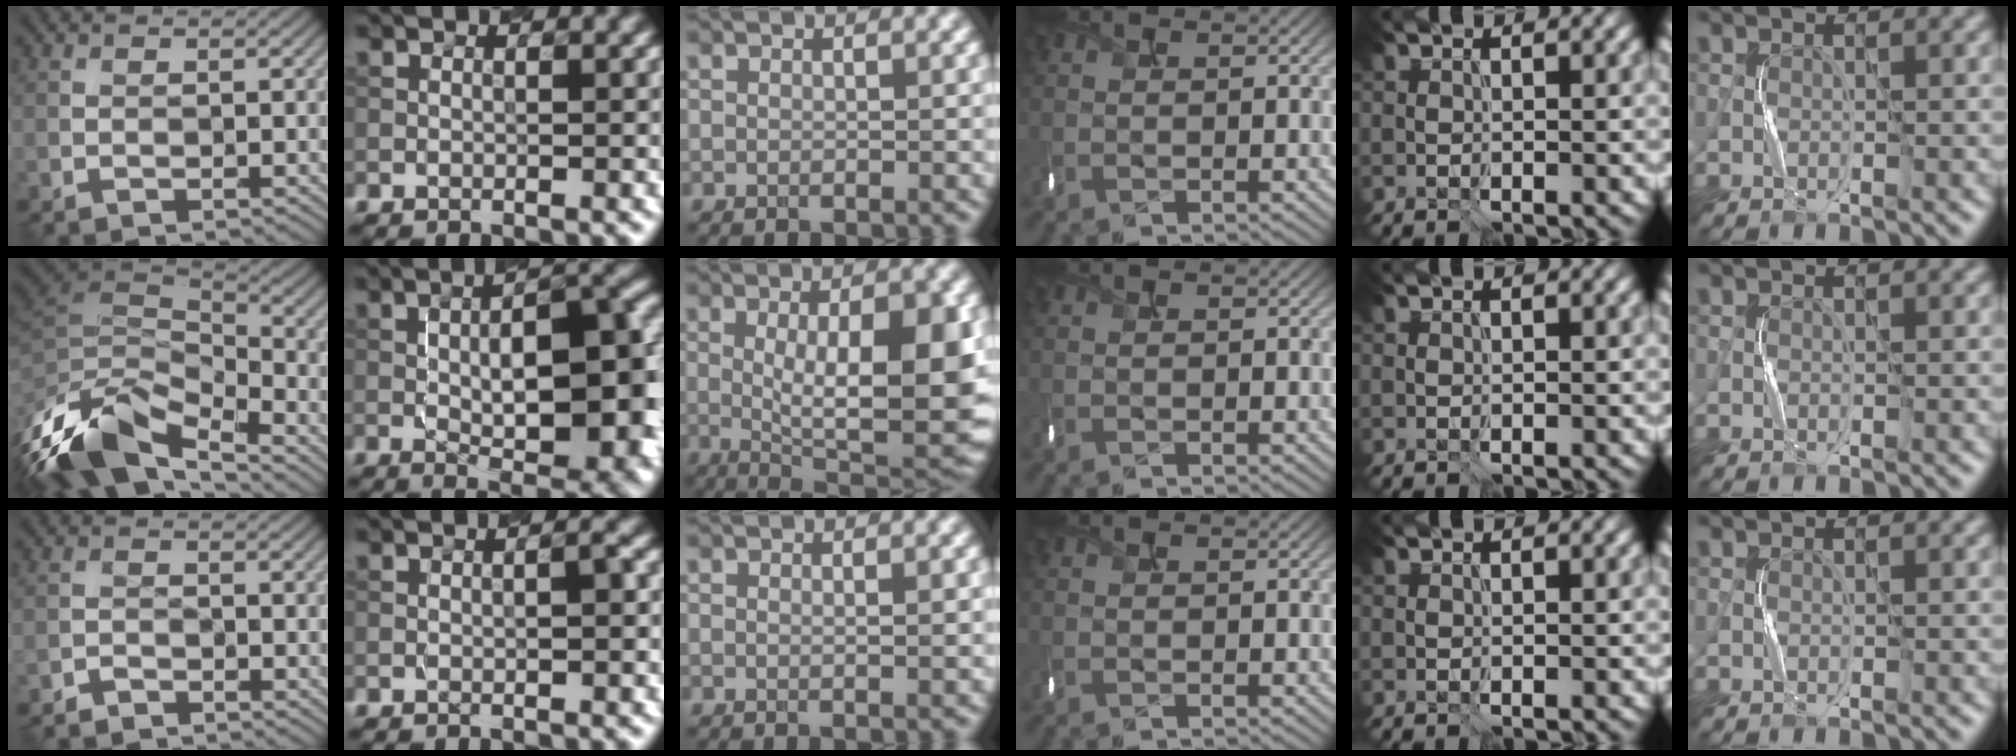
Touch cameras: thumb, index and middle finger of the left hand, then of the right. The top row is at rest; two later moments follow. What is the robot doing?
{"motion": "shake", "object": "box of matches"}